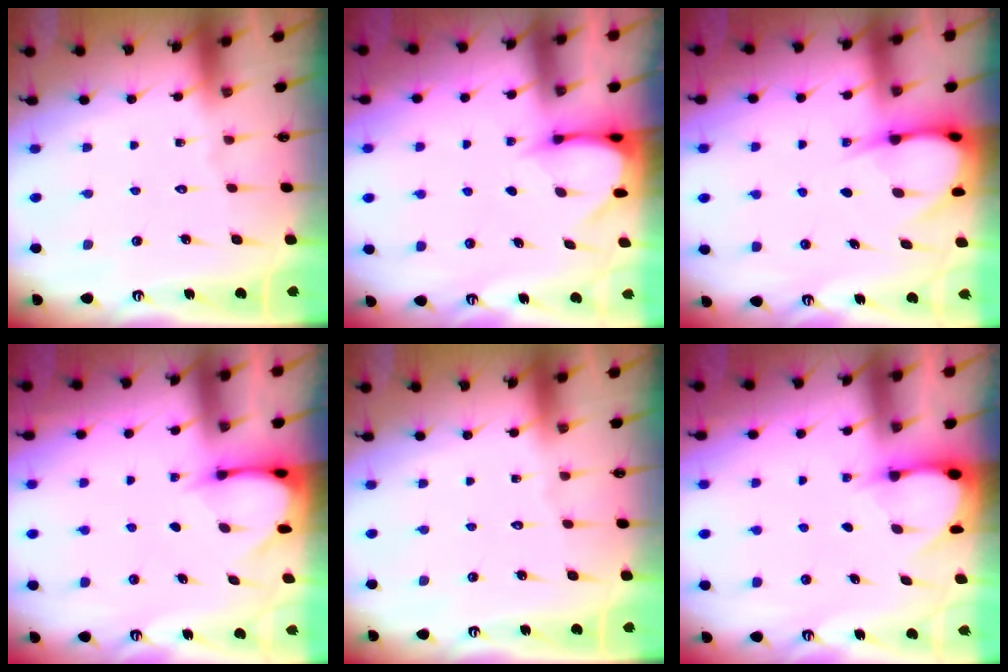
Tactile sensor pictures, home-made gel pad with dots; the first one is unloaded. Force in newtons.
{"total": 3.7, "press": 3.7, "slide": 0.2}
{"total": 6.4, "press": 6.3, "slide": 0.9}
{"total": 3.4, "press": 3.4, "slide": 0.3}
{"total": 0.0}
{"total": 3.2, "press": 3.1, "slide": 0.4}